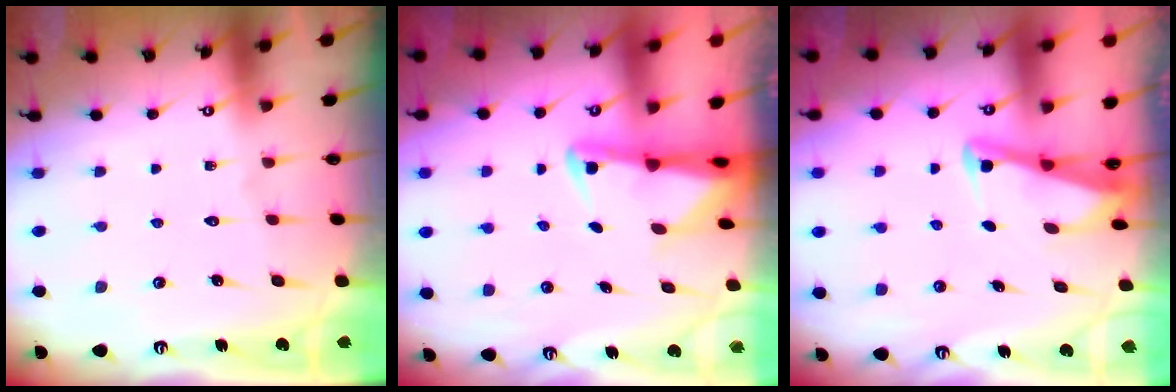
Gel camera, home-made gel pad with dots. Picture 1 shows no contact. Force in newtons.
{"total": 2.7, "press": 2.6, "slide": 0.6}
{"total": 2.7, "press": 2.7, "slide": 0.3}